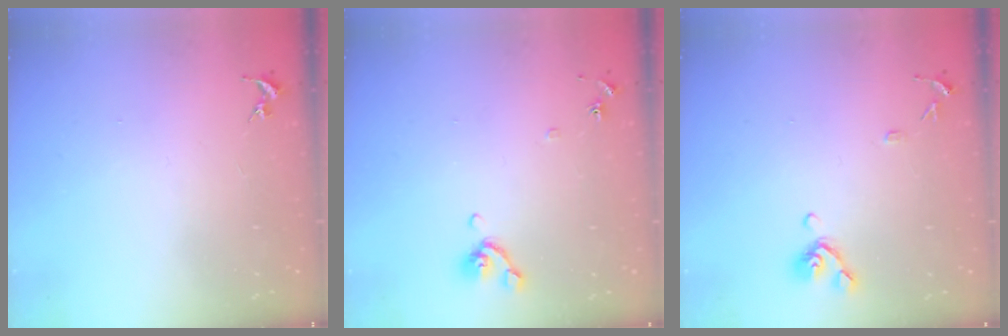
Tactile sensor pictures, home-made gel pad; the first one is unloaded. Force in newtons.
{"total": 7.8, "press": 7.6, "slide": 1.6}
{"total": 8.9, "press": 8.8, "slide": 1.4}